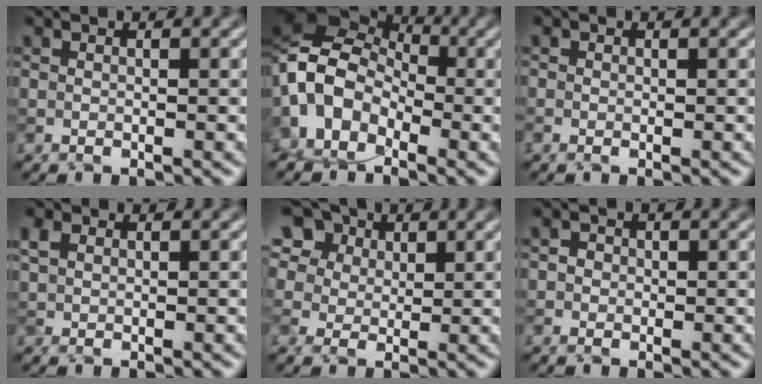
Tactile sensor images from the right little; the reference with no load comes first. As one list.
[{"total": 8.8, "force": [-0.8, 6.1, 6.2], "torque": [-0.136, 0.025, -0.033]}, {"total": 0.5, "force": [-0.1, 0.5, 0.1], "torque": [-0.003, 0.004, -0.005]}, {"total": 1.5, "force": [1.0, 1.1, 0.5], "torque": [-0.009, 0.010, 0.017]}, {"total": 9.5, "force": [4.4, 7.0, 4.7], "torque": [-0.100, 0.043, 0.041]}, {"total": 1.5, "force": [-0.2, 1.4, 0.4], "torque": [-0.004, 0.005, -0.006]}]